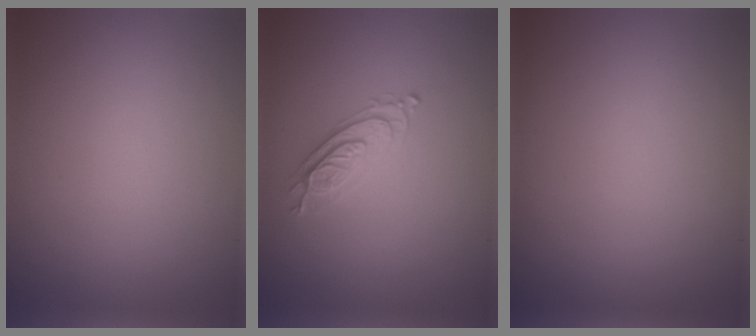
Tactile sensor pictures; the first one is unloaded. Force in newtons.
{"total": 2.2, "press": 2.2, "slide": 0.4}
{"total": 0.0}